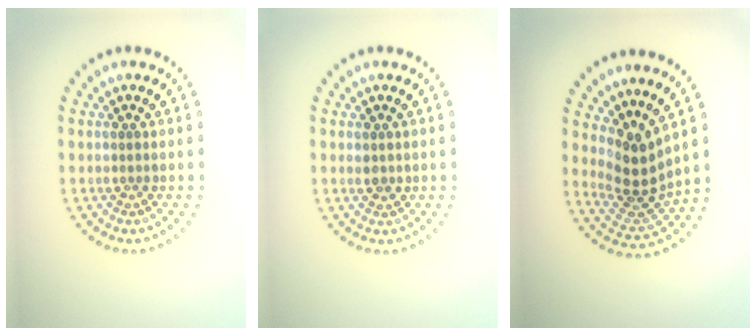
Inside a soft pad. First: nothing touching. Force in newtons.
{"total": 0.9, "press": 0.9, "slide": 0.2}
{"total": 4.0, "press": 2.9, "slide": 2.7}